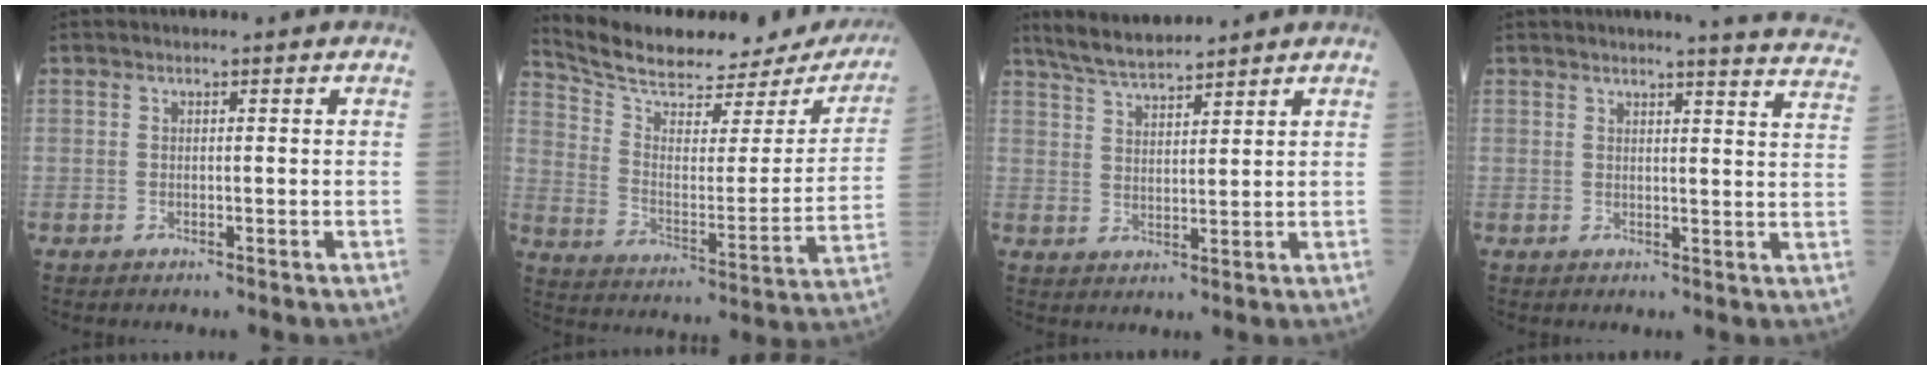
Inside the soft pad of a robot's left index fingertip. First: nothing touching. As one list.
[{"total": 25.1, "force": [22.9, 5.9, 8.4], "torque": [-0.142, -0.053, 0.306]}, {"total": 6.7, "force": [6.2, 0.6, 2.3], "torque": [-0.055, 0.014, 0.120]}, {"total": 12.6, "force": [12.0, -0.4, 3.9], "torque": [-0.036, -0.073, 0.106]}]